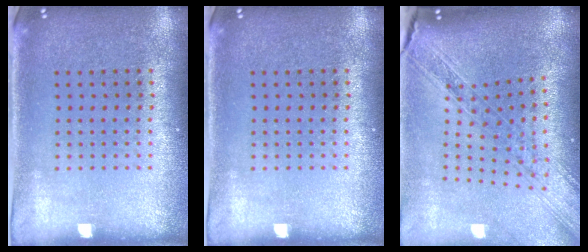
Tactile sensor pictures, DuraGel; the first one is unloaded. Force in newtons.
{"total": 0.0}
{"total": 2.2, "press": 1.9, "slide": 1.1}